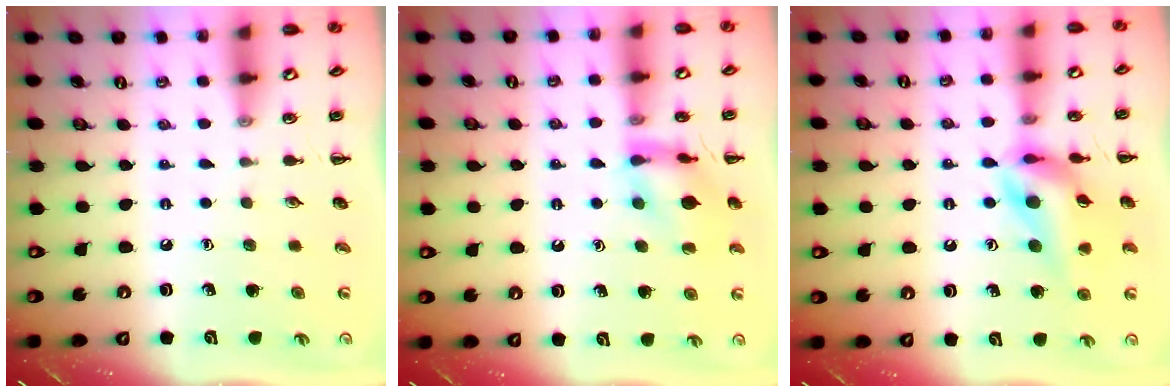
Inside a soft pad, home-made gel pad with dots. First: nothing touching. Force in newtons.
{"total": 12.8, "press": 12.8, "slide": 1.1}
{"total": 13.4, "press": 13.0, "slide": 3.0}